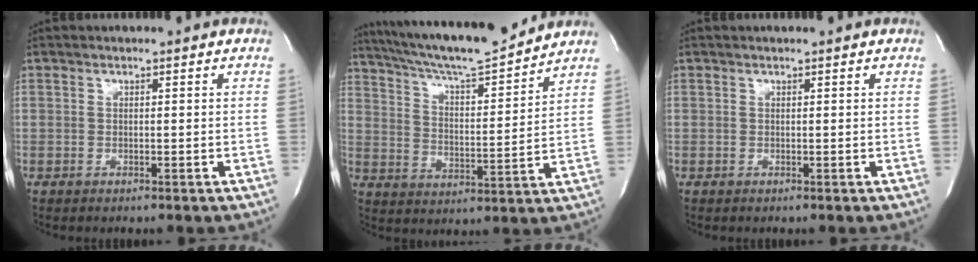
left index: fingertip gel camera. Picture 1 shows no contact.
{"total": 17.3, "force": [15.6, 1.0, 7.4], "torque": [-0.133, 0.003, 0.249]}
{"total": 0.9, "force": [0.8, 0.0, 0.4], "torque": [-0.004, 0.007, 0.012]}